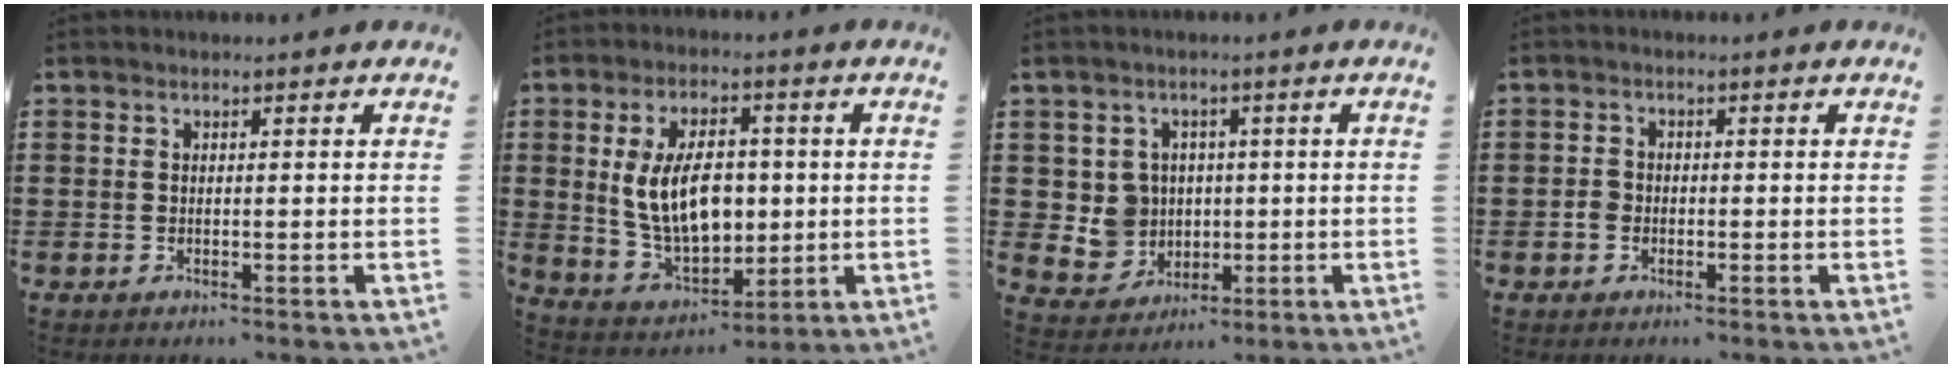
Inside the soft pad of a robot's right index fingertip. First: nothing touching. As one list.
[{"total": 10.4, "force": [1.0, 6.2, 8.3], "torque": [-0.157, 0.003, 0.014]}, {"total": 5.1, "force": [0.4, 5.0, 1.0], "torque": [-0.043, 0.014, 0.009]}, {"total": 1.8, "force": [-0.7, 1.4, 0.9], "torque": [-0.025, 0.000, -0.018]}]